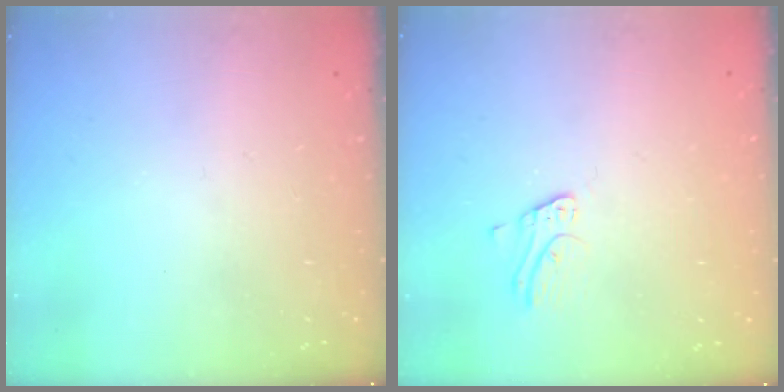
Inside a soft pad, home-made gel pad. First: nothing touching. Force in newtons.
{"total": 2.5, "press": 2.5, "slide": 0.2}